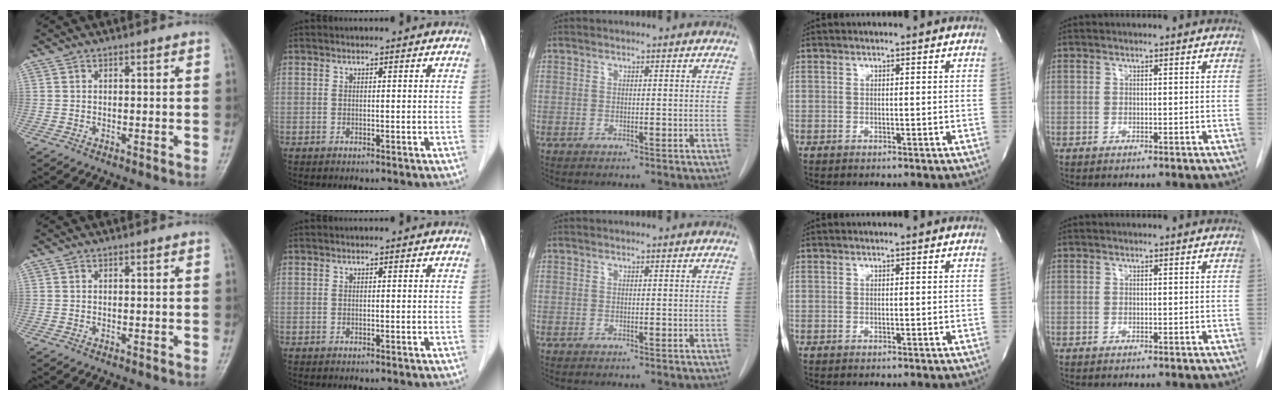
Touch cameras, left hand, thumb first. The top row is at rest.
{}